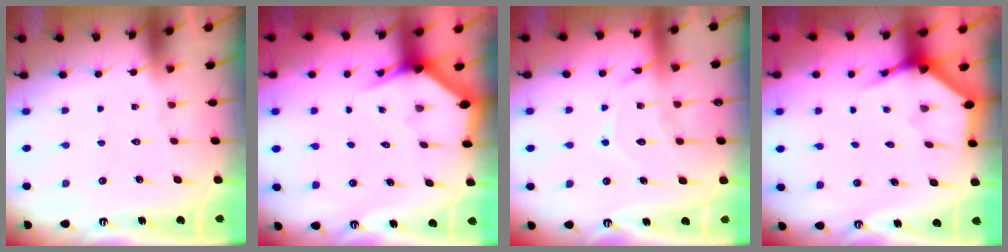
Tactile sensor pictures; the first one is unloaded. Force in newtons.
{"total": 3.1, "press": 3.1, "slide": 0.1}
{"total": 12.4, "press": 12.3, "slide": 1.1}
{"total": 3.8, "press": 3.8, "slide": 0.3}